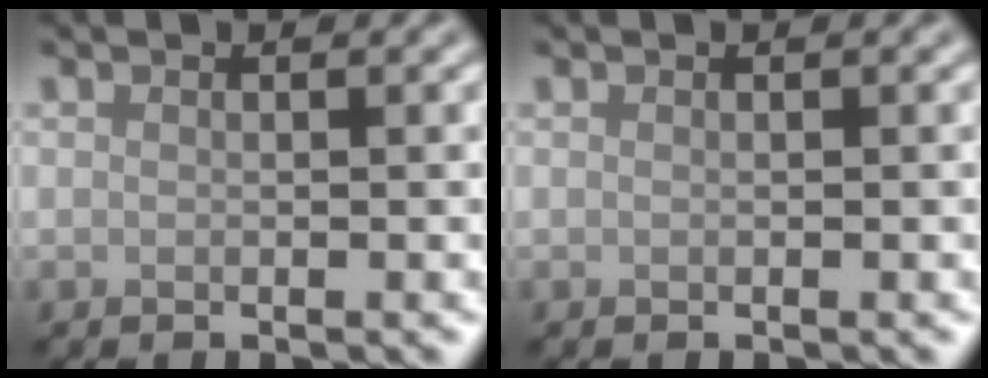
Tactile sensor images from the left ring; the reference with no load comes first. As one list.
[{"total": 0.0}]